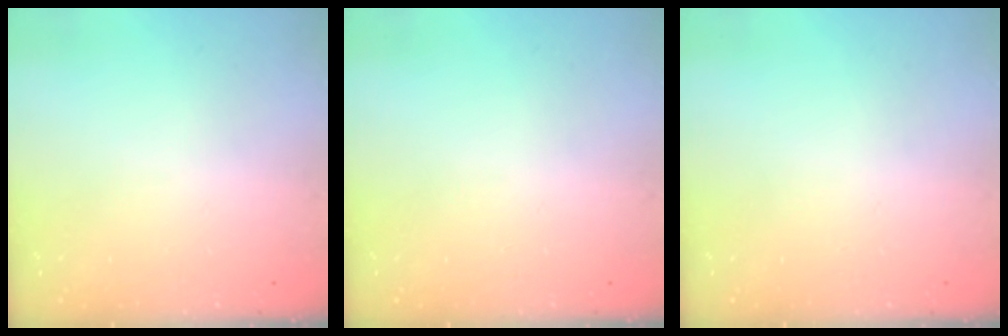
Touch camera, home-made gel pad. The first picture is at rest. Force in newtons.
{"total": 0.0}
{"total": 0.0}